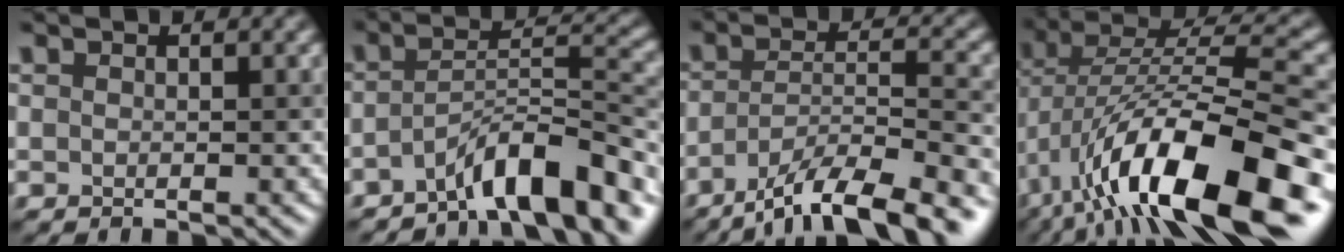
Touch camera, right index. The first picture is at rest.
{"total": 7.6, "force": [-5.3, 1.7, 5.2], "torque": [-0.072, 0.013, -0.091]}
{"total": 10.6, "force": [-7.5, 2.7, 7.1], "torque": [-0.117, 0.002, -0.131]}
{"total": 16.2, "force": [-6.5, 5.7, 13.7], "torque": [-0.240, 0.019, -0.114]}